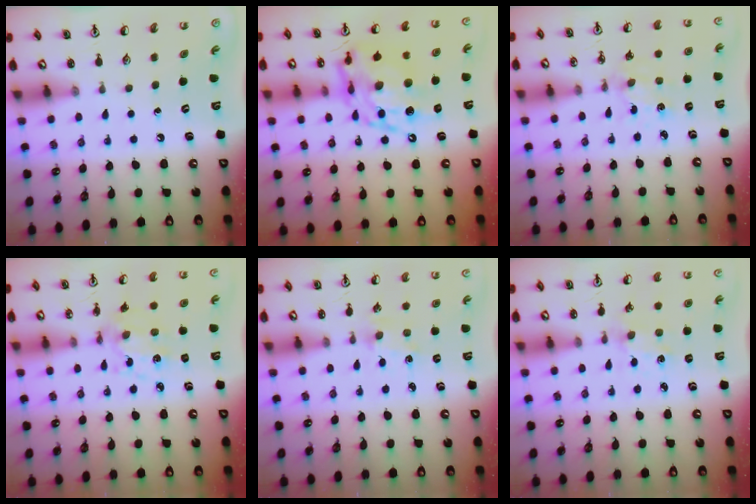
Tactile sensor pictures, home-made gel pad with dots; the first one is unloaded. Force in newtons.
{"total": 14.8, "press": 14.7, "slide": 1.6}
{"total": 3.5, "press": 3.5, "slide": 0.3}
{"total": 6.6, "press": 6.5, "slide": 1.5}
{"total": 1.4, "press": 1.4, "slide": 0.3}
{"total": 1.1, "press": 1.0, "slide": 0.2}